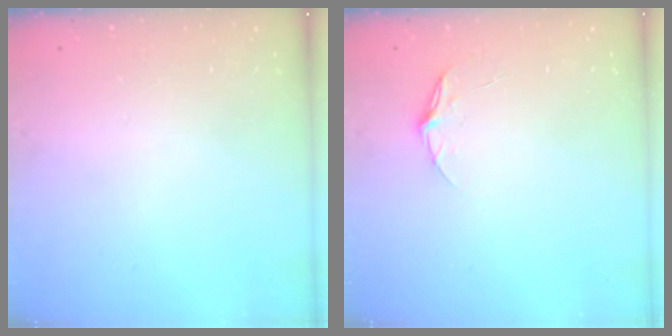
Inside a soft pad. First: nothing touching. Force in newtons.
{"total": 5.3, "press": 5.2, "slide": 0.6}